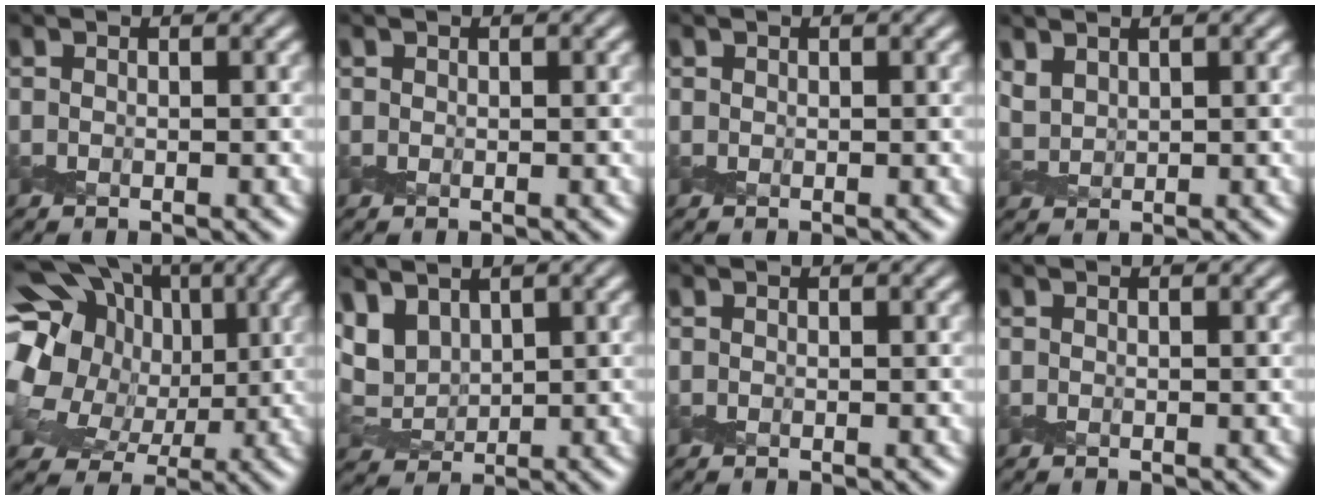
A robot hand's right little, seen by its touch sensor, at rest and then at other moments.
{"total": 0.0}
{"total": 0.0}
{"total": 1.4, "force": [1.0, 0.8, 0.5], "torque": [-0.018, -0.002, 0.025]}
{"total": 16.6, "force": [3.2, 13.7, 8.8], "torque": [-0.196, 0.035, 0.039]}
{"total": 3.1, "force": [2.2, 1.7, 1.4], "torque": [-0.040, 0.002, 0.035]}
{"total": 0.0}
{"total": 0.0}